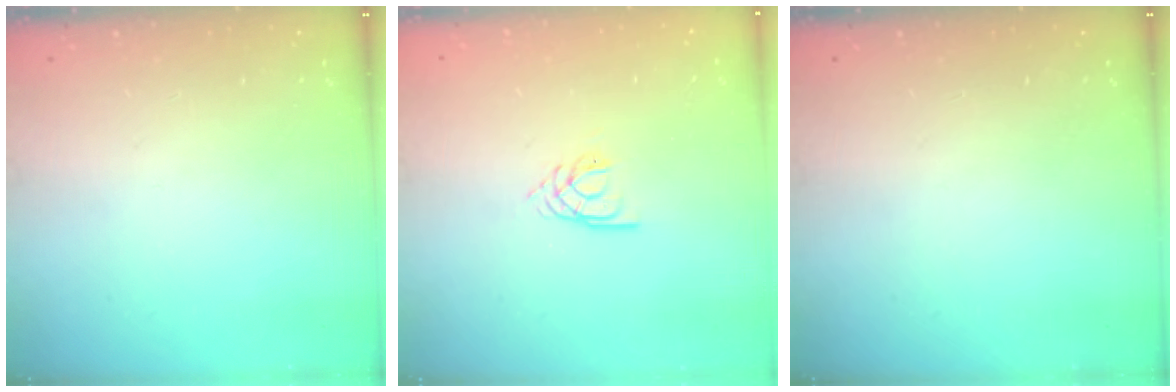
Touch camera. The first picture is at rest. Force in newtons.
{"total": 2.6, "press": 2.6, "slide": 0.3}
{"total": 0.0}